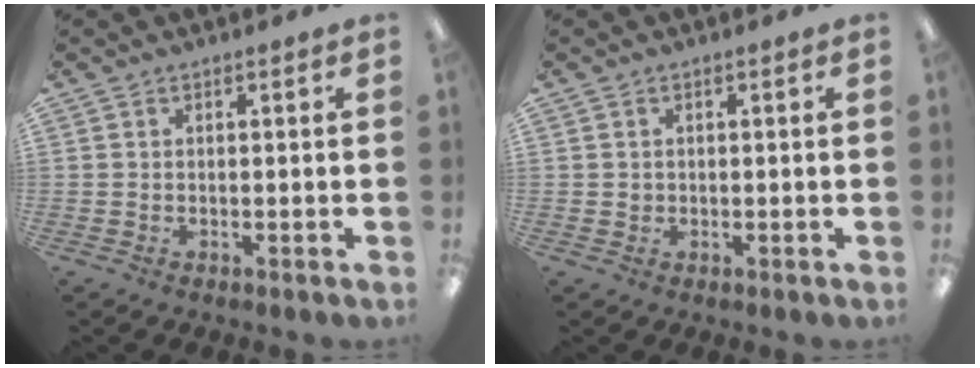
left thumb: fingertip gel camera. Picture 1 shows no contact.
{"total": 1.0, "force": [0.1, 0.9, 0.3], "torque": [-0.006, 0.005, 0.000]}